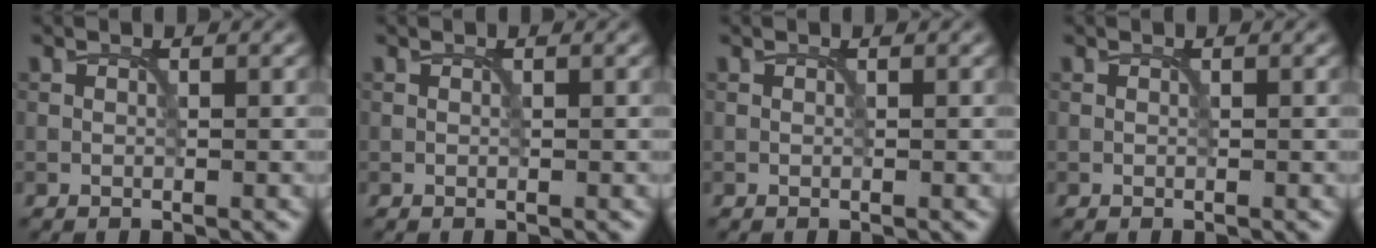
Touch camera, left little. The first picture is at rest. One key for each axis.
{"total": 0.0}
{"total": 0.0}
{"total": 0.0}